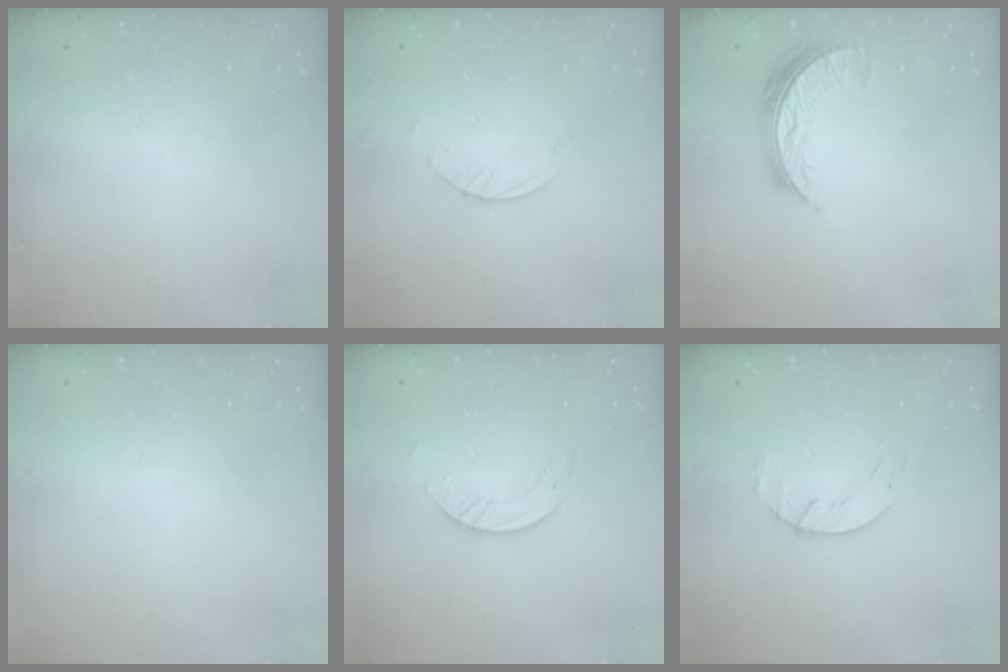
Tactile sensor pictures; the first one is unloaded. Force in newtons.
{"total": 1.8, "press": 1.8, "slide": 0.1}
{"total": 8.4, "press": 8.4, "slide": 0.7}
{"total": 0.0}
{"total": 3.1, "press": 3.1, "slide": 0.2}
{"total": 1.6, "press": 1.6, "slide": 0.3}